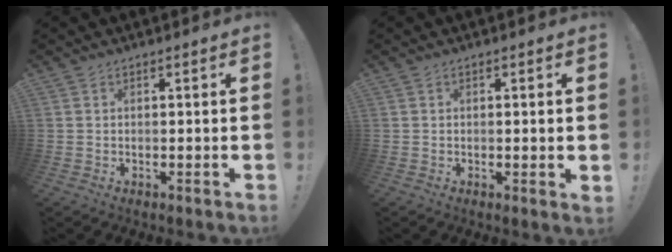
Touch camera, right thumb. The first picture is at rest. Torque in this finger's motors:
{"motor_torque": [0.21, 0.19, 0.03, -0.01, 0.00]}